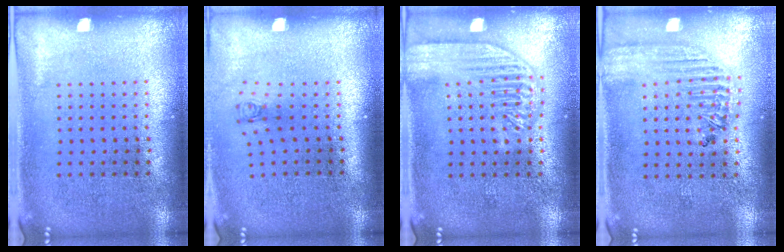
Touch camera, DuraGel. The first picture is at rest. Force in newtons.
{"total": 0.8, "press": 0.3, "slide": 0.7}
{"total": 3.6, "press": 3.6, "slide": 0.5}
{"total": 1.8, "press": 1.7, "slide": 0.7}